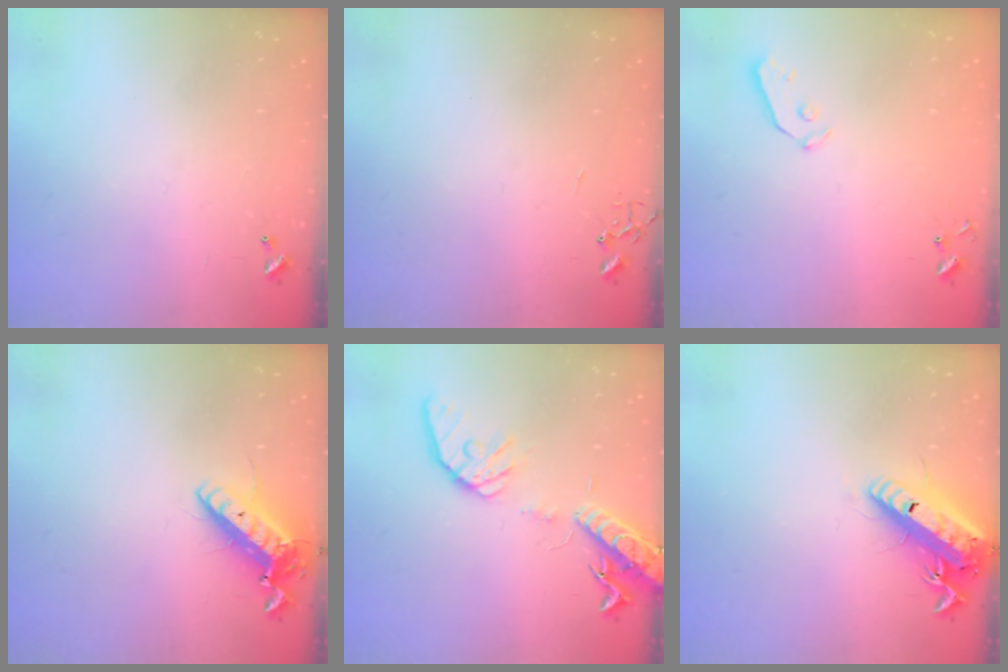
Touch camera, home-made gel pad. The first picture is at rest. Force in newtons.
{"total": 0.0}
{"total": 3.2, "press": 3.2, "slide": 0.4}
{"total": 14.3, "press": 14.0, "slide": 2.8}
{"total": 16.1, "press": 15.8, "slide": 3.0}
{"total": 17.3, "press": 17.0, "slide": 3.4}